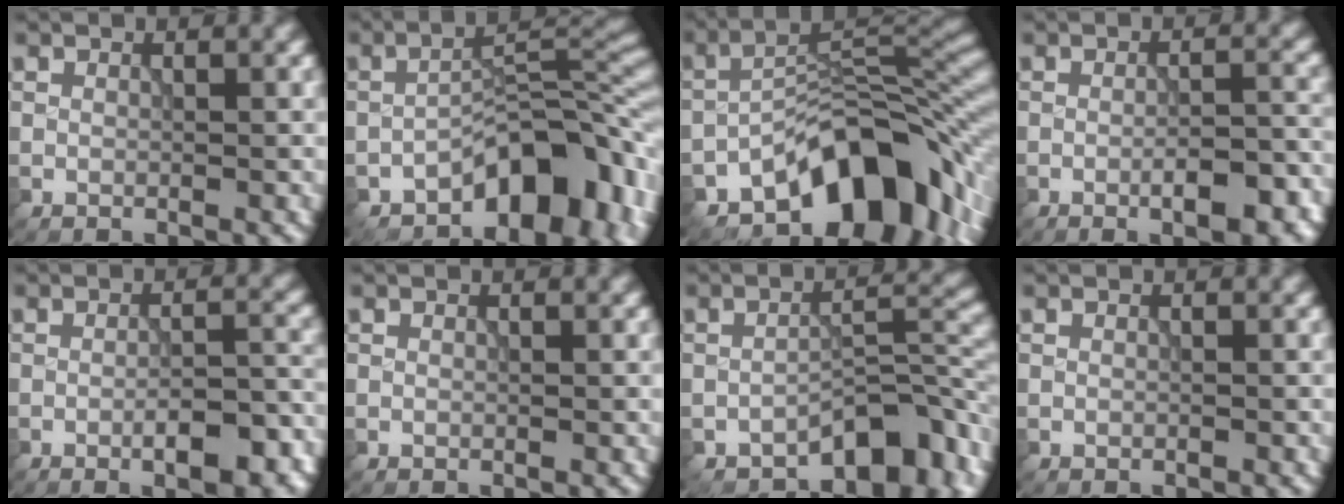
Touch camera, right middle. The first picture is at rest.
{"total": 9.8, "force": [-5.5, 4.7, 6.7], "torque": [-0.066, 0.010, -0.099]}
{"total": 12.6, "force": [-7.3, 5.8, 8.4], "torque": [-0.103, 0.003, -0.132]}
{"total": 5.0, "force": [-2.0, 1.5, 4.4], "torque": [-0.068, 0.001, -0.024]}
{"total": 5.5, "force": [-2.4, 1.8, 4.7], "torque": [-0.069, 0.003, -0.030]}
{"total": 0.0}
{"total": 6.8, "force": [-4.3, 2.9, 4.4], "torque": [-0.044, 0.010, -0.070]}
{"total": 0.0}